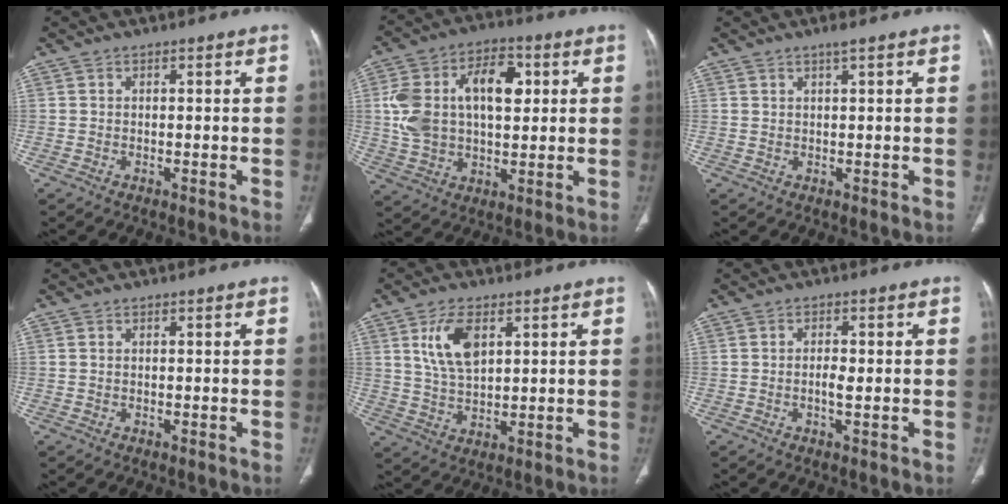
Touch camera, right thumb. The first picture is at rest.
{"total": 17.8, "force": [3.3, 11.0, 13.6], "torque": [-0.222, 0.020, 0.061]}
{"total": 1.5, "force": [1.0, 0.1, 1.0], "torque": [-0.012, -0.001, 0.019]}
{"total": 0.0}
{"total": 8.7, "force": [3.3, 4.5, 6.7], "torque": [-0.123, -0.011, 0.070]}
{"total": 2.3, "force": [-0.4, 0.8, 2.1], "torque": [-0.044, 0.000, -0.007]}